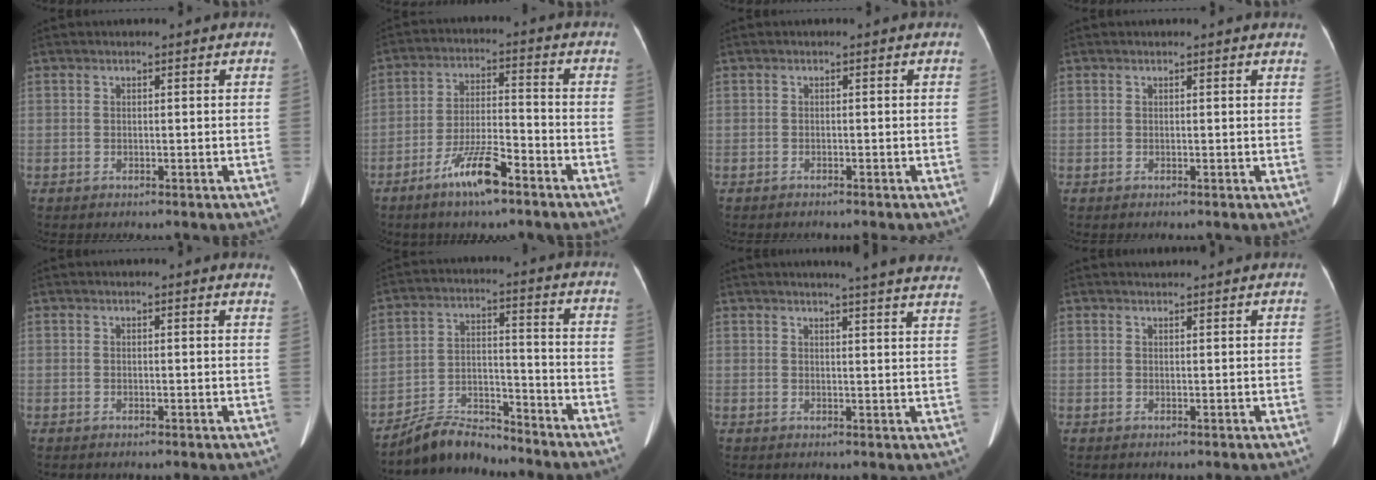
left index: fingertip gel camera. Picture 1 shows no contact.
{"total": 8.7, "force": [-5.8, 1.4, 6.3], "torque": [-0.127, -0.007, -0.104]}
{"total": 0.7, "force": [-0.7, 0.1, 0.0], "torque": [-0.010, -0.004, -0.011]}
{"total": 2.2, "force": [2.1, 0.4, 0.6], "torque": [-0.008, 0.002, 0.006]}
{"total": 3.7, "force": [3.6, 0.3, 0.8], "torque": [-0.006, -0.012, 0.014]}
{"total": 8.5, "force": [-8.3, 1.4, 0.9], "torque": [-0.022, 0.007, -0.147]}
{"total": 17.6, "force": [16.4, 0.3, 6.3], "torque": [-0.074, -0.052, 0.174]}
{"total": 2.4, "force": [2.4, -0.1, 0.4], "torque": [-0.009, 0.019, 0.034]}